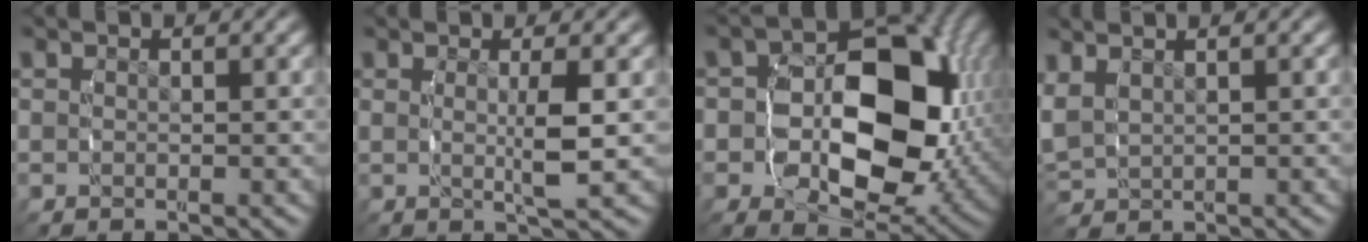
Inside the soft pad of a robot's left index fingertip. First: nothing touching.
{"total": 2.9, "force": [0.4, 0.4, 2.8], "torque": [-0.045, -0.001, 0.005]}
{"total": 12.7, "force": [-0.9, 8.6, 9.4], "torque": [-0.130, -0.012, -0.019]}
{"total": 3.1, "force": [1.4, 2.3, 1.6], "torque": [-0.051, 0.002, 0.034]}